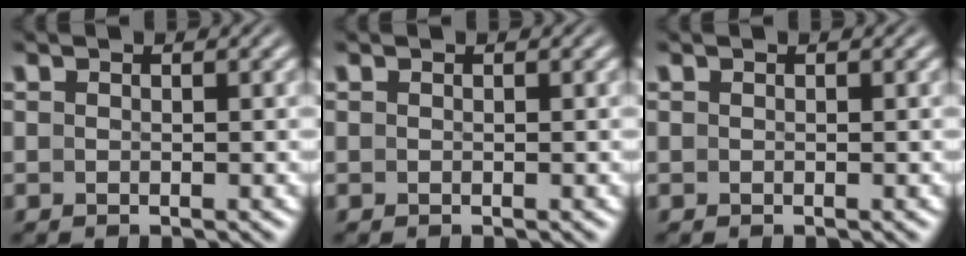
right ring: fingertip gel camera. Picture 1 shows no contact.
{"total": 0.0}
{"total": 0.0}